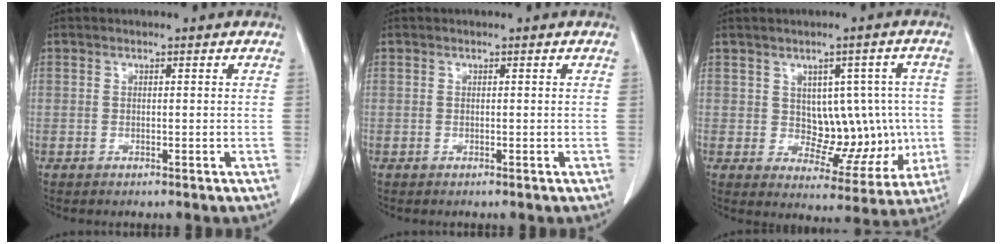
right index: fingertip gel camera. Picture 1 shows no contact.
{"total": 0.0}
{"total": 9.3, "force": [0.5, 6.0, 7.1], "torque": [-0.067, 0.024, 0.028]}